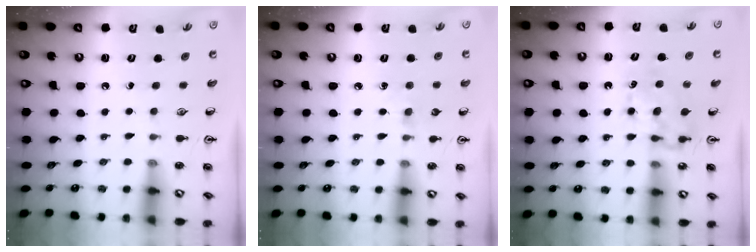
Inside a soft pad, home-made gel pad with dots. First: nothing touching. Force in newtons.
{"total": 6.2, "press": 6.1, "slide": 0.7}
{"total": 7.7, "press": 7.6, "slide": 0.8}